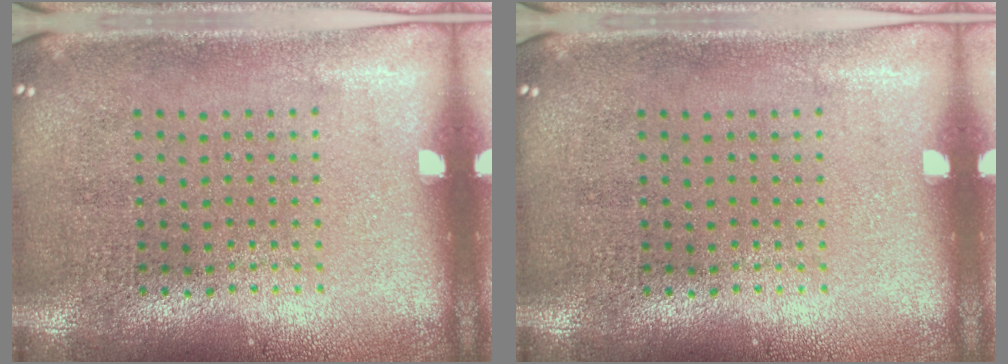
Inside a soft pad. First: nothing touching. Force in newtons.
{"total": 0.0}